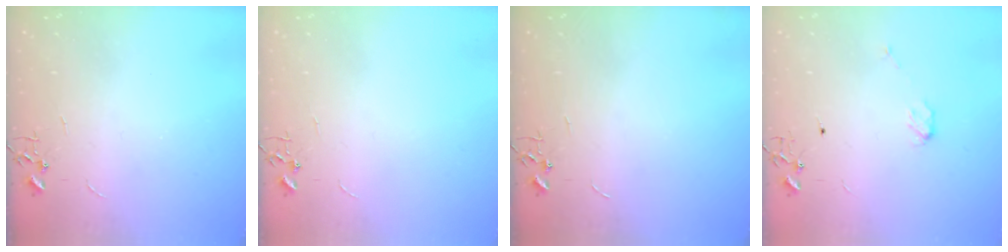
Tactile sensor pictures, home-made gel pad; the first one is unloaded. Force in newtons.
{"total": 0.0}
{"total": 0.0}
{"total": 3.8, "press": 3.8, "slide": 0.4}